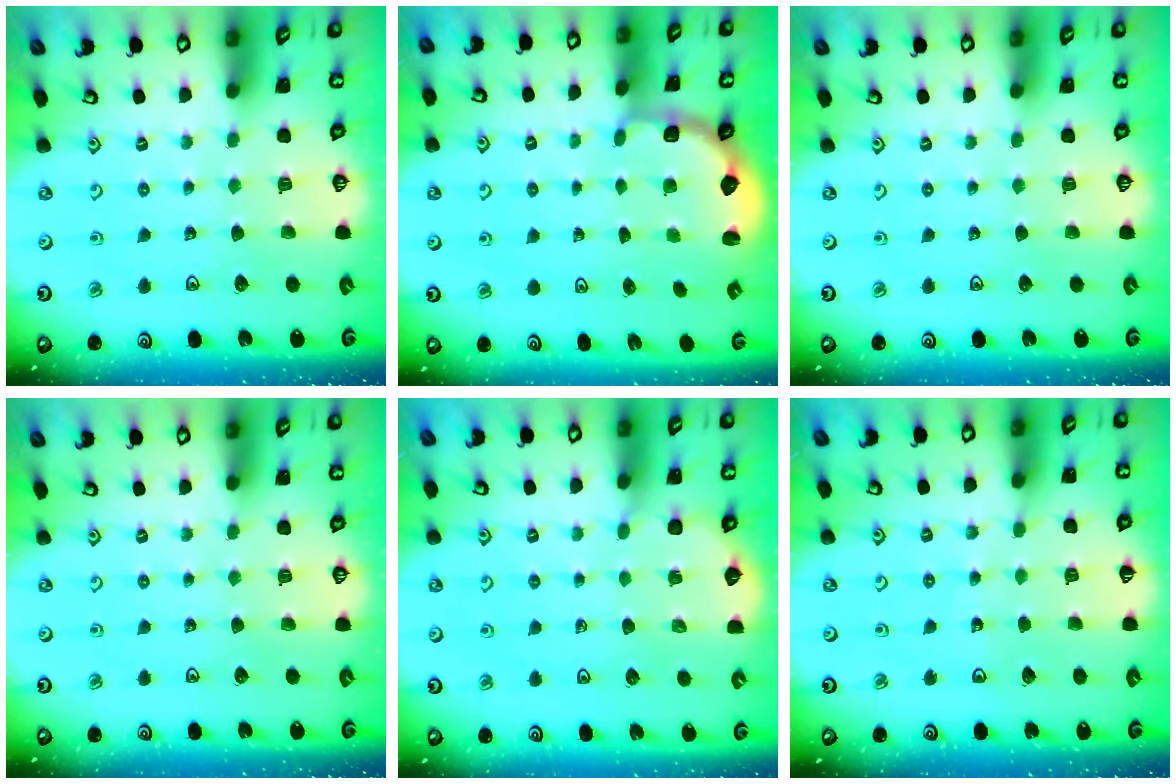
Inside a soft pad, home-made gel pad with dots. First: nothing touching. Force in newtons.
{"total": 2.8, "press": 2.1, "slide": 1.8}
{"total": 0.0}
{"total": 0.0}
{"total": 2.3, "press": 2.3, "slide": 0.1}
{"total": 3.4, "press": 3.4, "slide": 0.3}